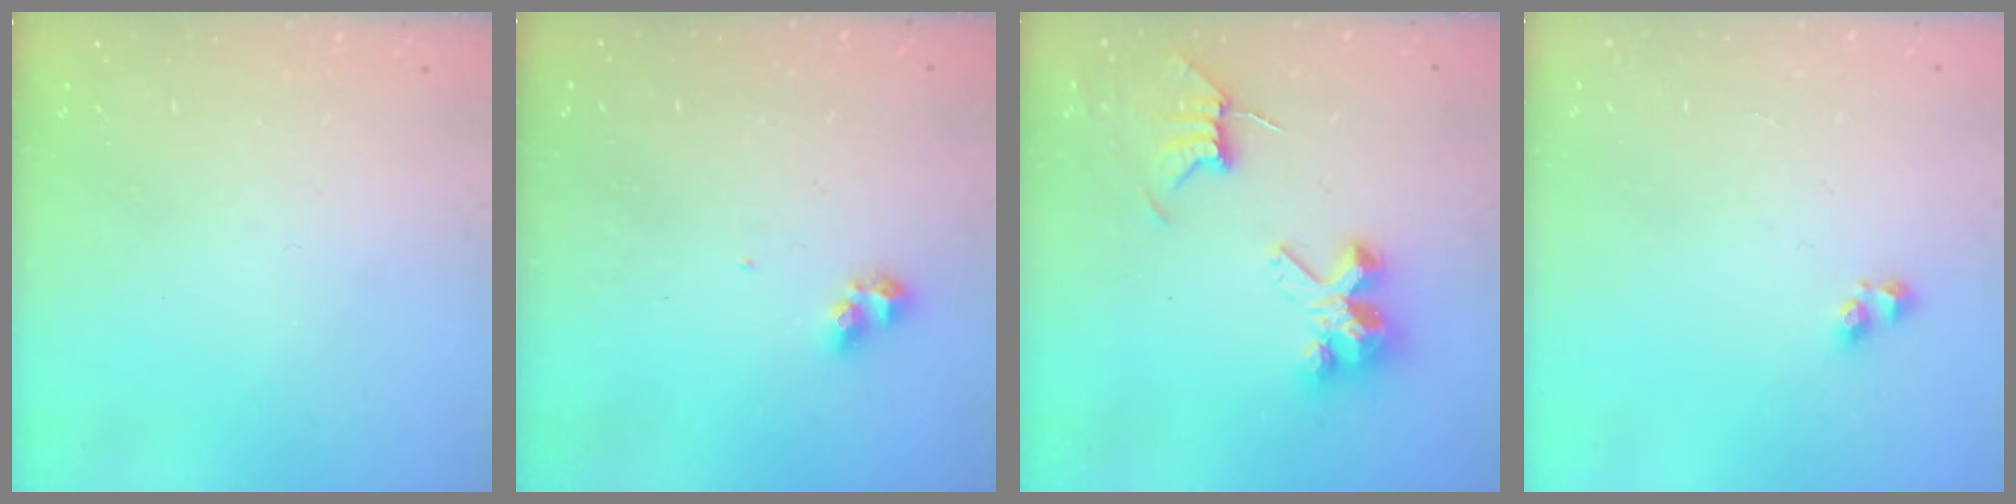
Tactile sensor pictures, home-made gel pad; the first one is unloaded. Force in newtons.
{"total": 4.7, "press": 4.7, "slide": 0.3}
{"total": 8.7, "press": 8.6, "slide": 0.7}
{"total": 3.5, "press": 3.4, "slide": 0.9}